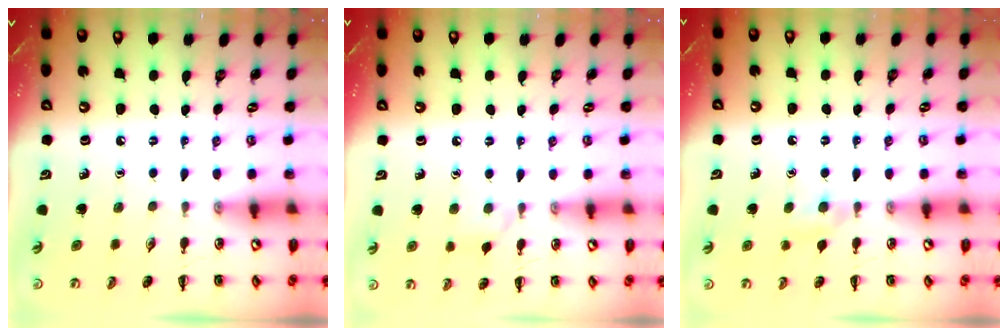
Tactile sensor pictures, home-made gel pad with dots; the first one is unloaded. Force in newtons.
{"total": 4.5, "press": 4.2, "slide": 1.6}
{"total": 4.0, "press": 3.7, "slide": 1.6}